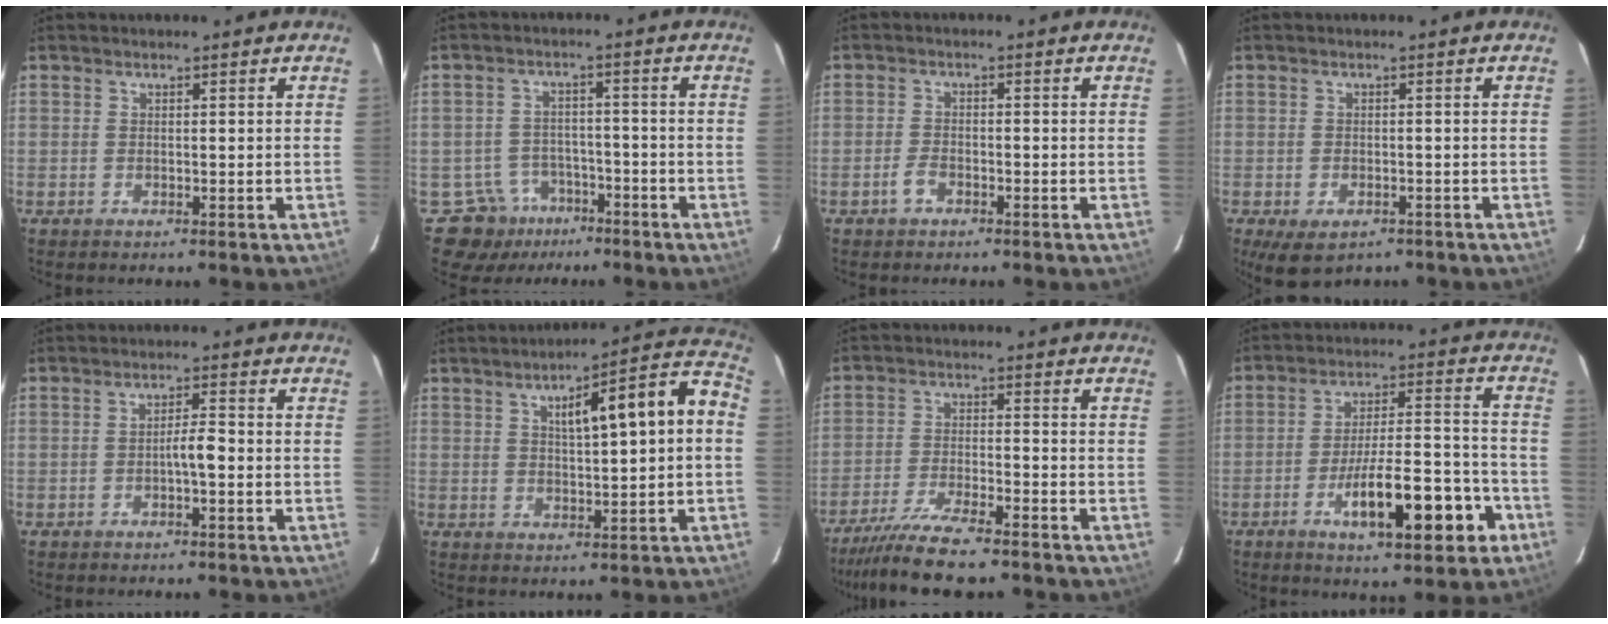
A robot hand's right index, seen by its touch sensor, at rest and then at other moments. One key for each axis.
{"total": 8.1, "fx": -5.0, "fy": 6.4, "fz": 0.3, "tx": -0.009, "ty": 0.021, "tz": -0.070}
{"total": 2.0, "fx": -1.3, "fy": 1.0, "fz": 1.2, "tx": -0.028, "ty": 0.002, "tz": -0.023}
{"total": 6.6, "fx": -4.3, "fy": 3.8, "fz": 3.4, "tx": -0.063, "ty": -0.009, "tz": -0.059}
{"total": 2.8, "fx": -0.8, "fy": 0.3, "fz": 2.6, "tx": -0.039, "ty": 0.004, "tz": -0.016}
{"total": 12.6, "fx": 2.1, "fy": 1.6, "fz": 12.4, "tx": -0.171, "ty": 0.036, "tz": 0.029}
{"total": 10.1, "fx": -8.6, "fy": 0.5, "fz": 5.1, "tx": -0.084, "ty": -0.027, "tz": -0.145}
{"total": 14.2, "fx": -6.5, "fy": 3.4, "fz": 12.2, "tx": -0.191, "ty": 0.018, "tz": -0.092}